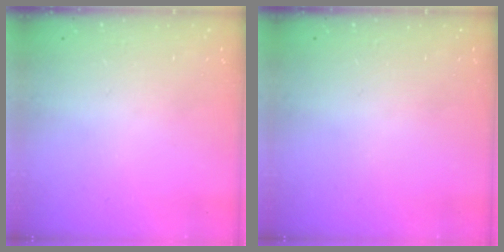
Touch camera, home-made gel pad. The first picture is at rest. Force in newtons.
{"total": 0.0}